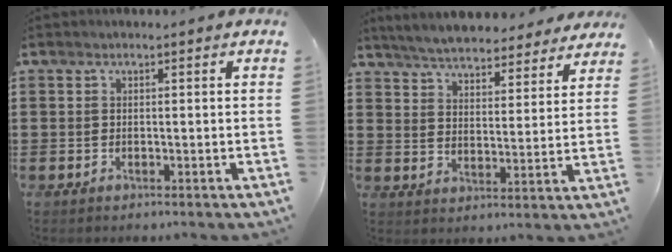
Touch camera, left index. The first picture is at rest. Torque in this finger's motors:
{"motor_torque": [2.14, 0.00, 1.05, 0.21]}